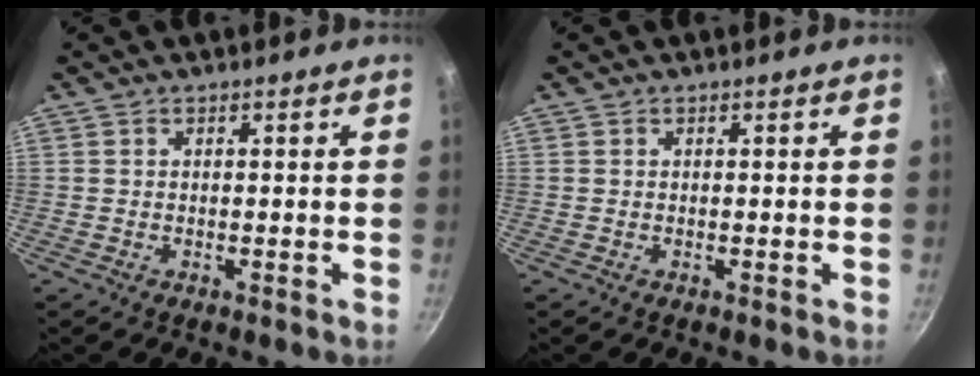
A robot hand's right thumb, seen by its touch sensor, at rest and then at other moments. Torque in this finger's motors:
{"motor_torque": [-0.02, 0.01, 0.00, 0.00, 0.00]}